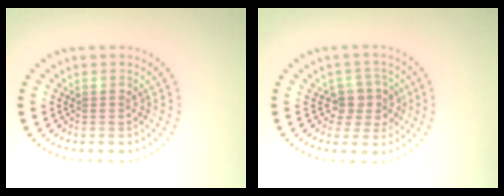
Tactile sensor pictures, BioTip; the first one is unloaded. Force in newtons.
{"total": 3.1, "press": 2.4, "slide": 1.9}